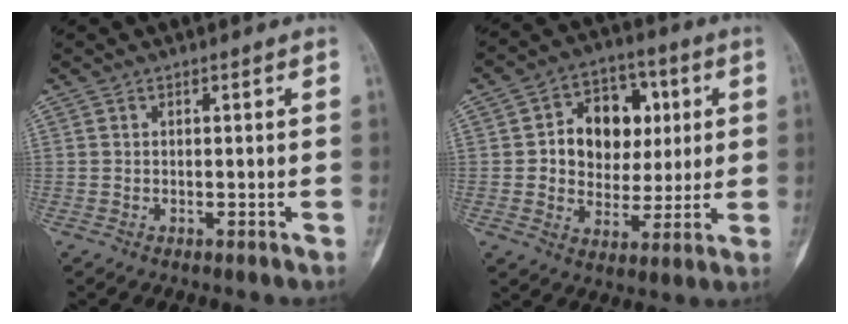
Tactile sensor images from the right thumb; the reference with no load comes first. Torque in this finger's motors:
{"motor_torque": [-0.64, 1.19, 0.47, -0.24, 0.06]}